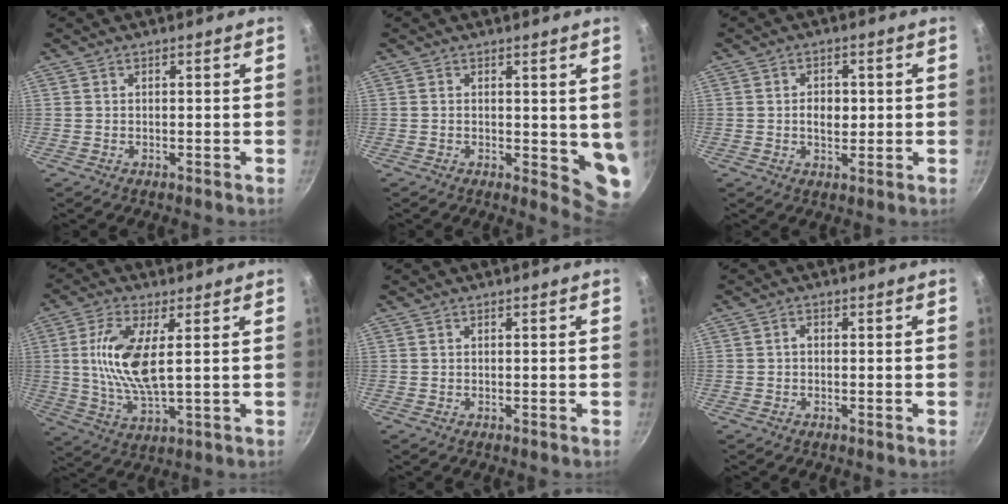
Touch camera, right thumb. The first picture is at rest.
{"total": 5.7, "force": [0.8, 2.8, 4.9], "torque": [-0.055, -0.023, 0.008]}
{"total": 4.5, "force": [0.2, 2.9, 3.4], "torque": [-0.039, -0.002, 0.000]}
{"total": 11.8, "force": [2.2, 4.3, 10.8], "torque": [-0.224, -0.008, 0.045]}
{"total": 0.0}
{"total": 1.1, "force": [-0.1, 0.9, 0.7], "torque": [-0.010, 0.007, -0.003]}